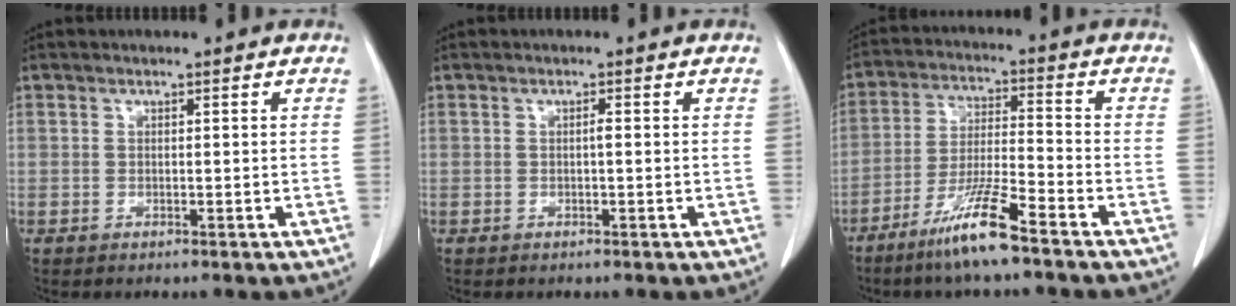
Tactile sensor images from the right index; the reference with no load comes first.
{"total": 0.6, "force": [-0.1, 0.0, 0.6], "torque": [-0.010, 0.001, -0.001]}
{"total": 9.6, "force": [-6.7, -0.2, 6.9], "torque": [-0.135, -0.023, -0.131]}